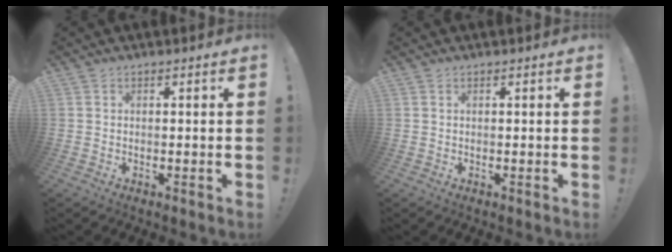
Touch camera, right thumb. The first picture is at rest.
{"total": 0.0}